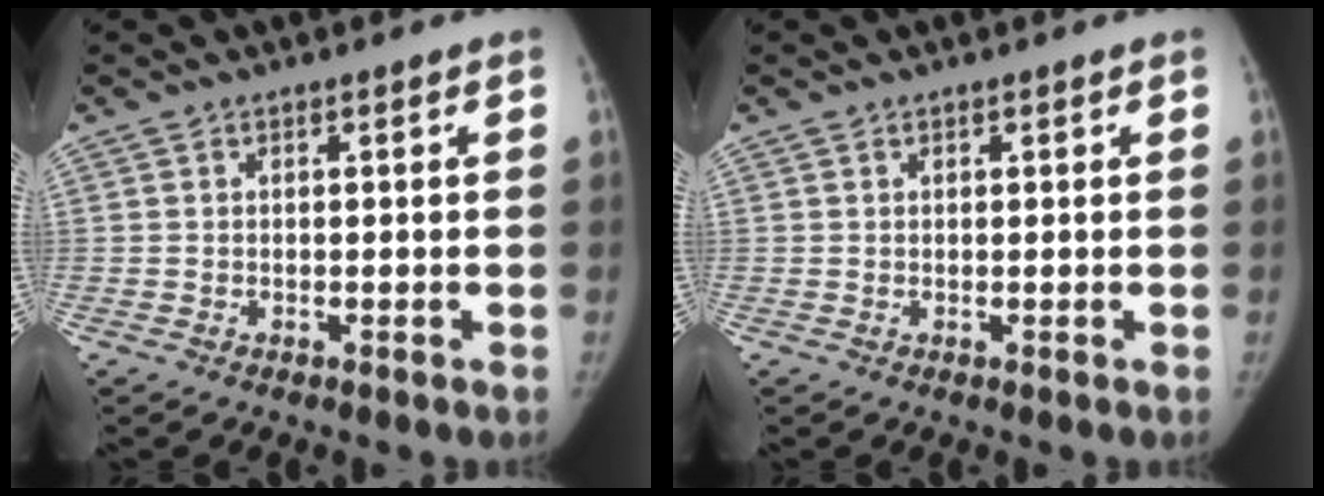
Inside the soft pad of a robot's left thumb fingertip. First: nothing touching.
{"total": 0.0}